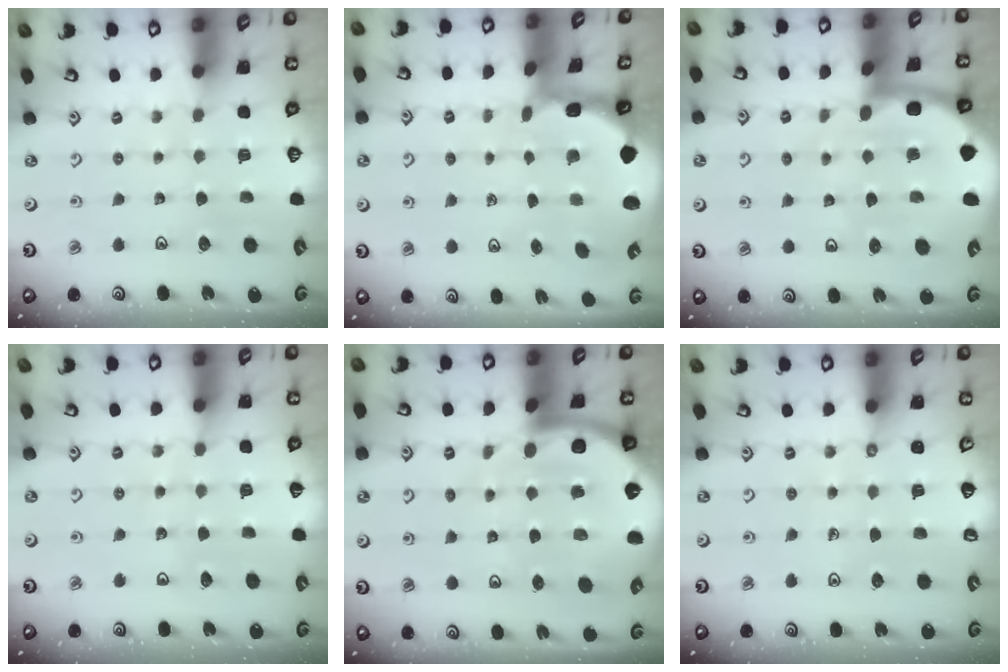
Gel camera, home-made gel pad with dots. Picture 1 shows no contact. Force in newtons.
{"total": 1.6, "press": 1.4, "slide": 0.7}
{"total": 8.8, "press": 8.7, "slide": 1.3}
{"total": 2.8, "press": 2.8, "slide": 0.3}
{"total": 10.0, "press": 9.9, "slide": 1.0}
{"total": 4.5, "press": 4.4, "slide": 0.6}